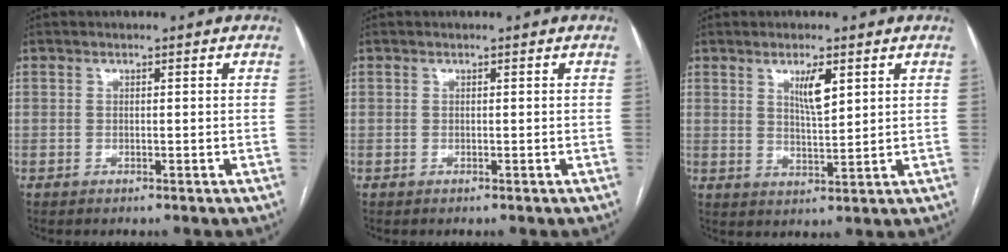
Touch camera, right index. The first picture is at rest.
{"total": 0.0}
{"total": 4.6, "force": [2.2, 0.9, 3.9], "torque": [-0.071, -0.006, 0.043]}